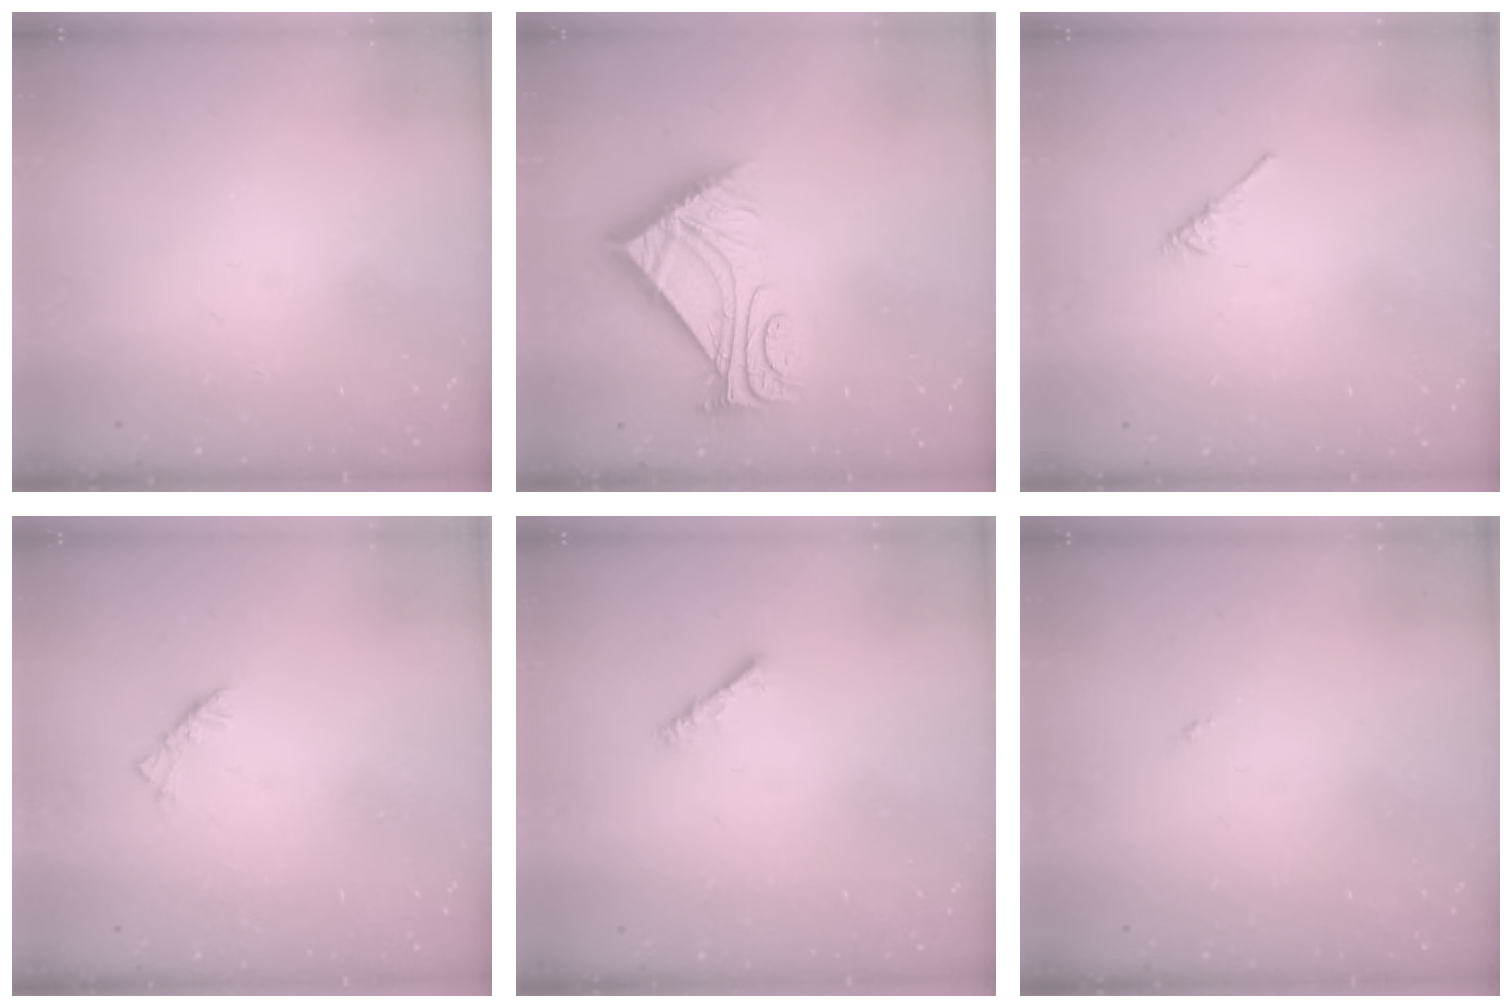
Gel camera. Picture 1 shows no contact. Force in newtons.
{"total": 10.5, "press": 10.5, "slide": 0.5}
{"total": 2.1, "press": 2.1, "slide": 0.4}
{"total": 2.5, "press": 2.4, "slide": 0.7}
{"total": 2.4, "press": 2.4, "slide": 0.3}
{"total": 0.0}